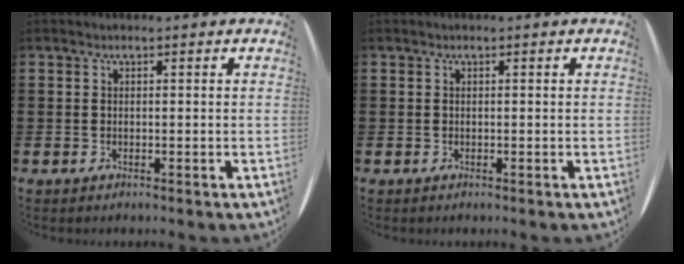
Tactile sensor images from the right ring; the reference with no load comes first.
{"total": 0.0}